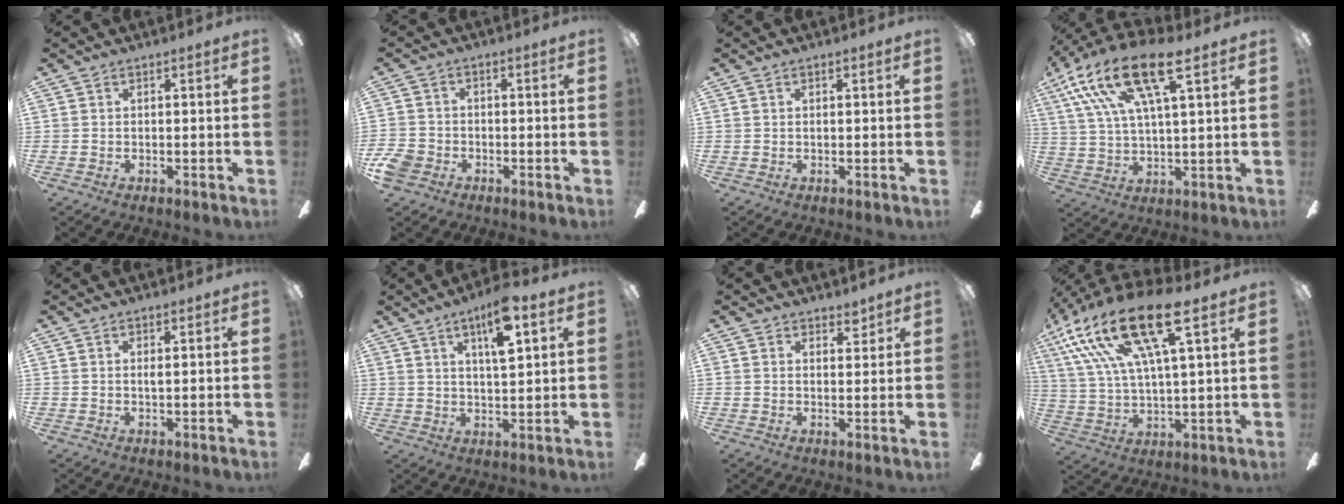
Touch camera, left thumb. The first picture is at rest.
{"total": 5.1, "force": [-2.7, 3.7, 2.2], "torque": [-0.056, 0.014, -0.054]}
{"total": 0.5, "force": [0.2, 0.2, 0.5], "torque": [-0.009, 0.002, 0.003]}
{"total": 18.3, "force": [11.0, 5.4, 13.6], "torque": [-0.276, -0.039, 0.182]}
{"total": 1.0, "force": [0.3, 0.1, 0.9], "torque": [-0.021, 0.001, 0.005]}
{"total": 9.6, "force": [5.2, 2.6, 7.6], "torque": [-0.124, -0.013, 0.083]}
{"total": 3.2, "force": [2.8, 1.5, 0.5], "torque": [0.011, -0.019, 0.048]}
{"total": 22.3, "force": [12.9, 6.6, 16.9], "torque": [-0.342, -0.050, 0.214]}